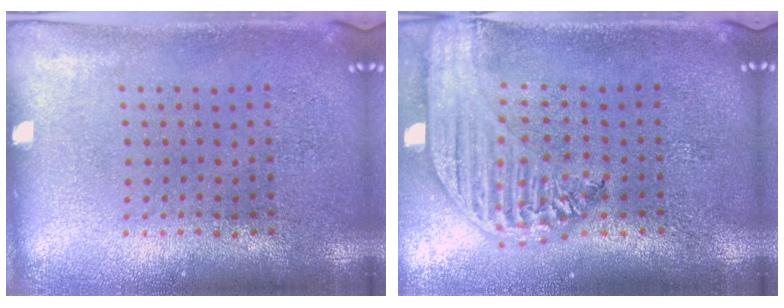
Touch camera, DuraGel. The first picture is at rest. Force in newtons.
{"total": 2.7, "press": 2.2, "slide": 1.5}